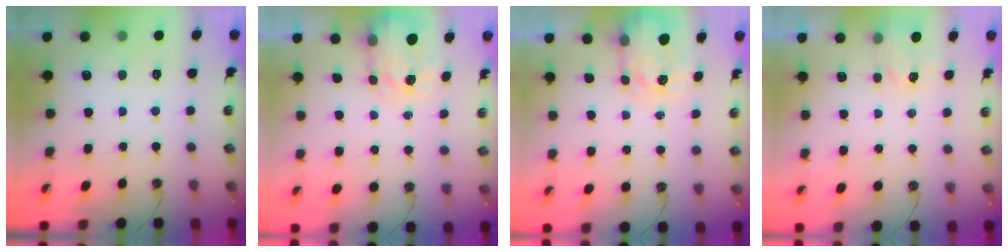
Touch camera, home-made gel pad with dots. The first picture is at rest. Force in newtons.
{"total": 3.8, "press": 3.7, "slide": 0.5}
{"total": 3.7, "press": 3.7, "slide": 0.5}
{"total": 3.5, "press": 3.5, "slide": 0.5}